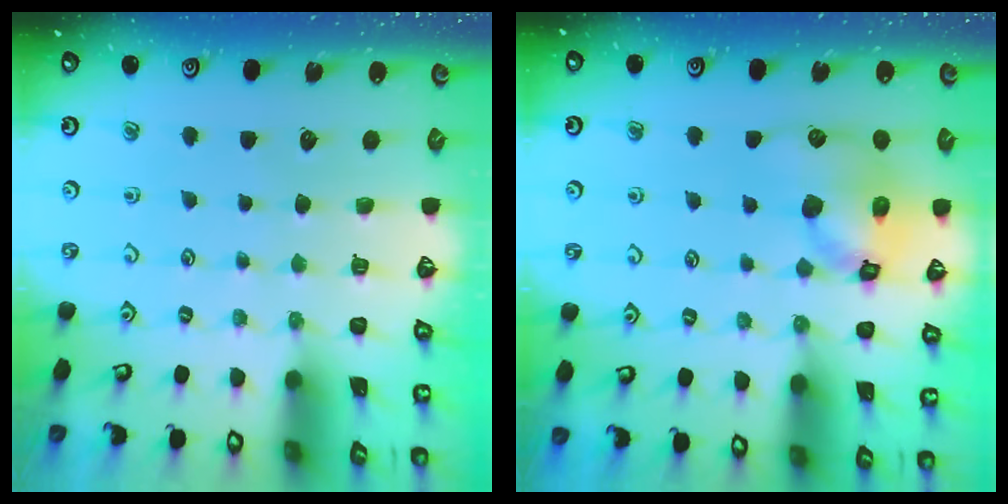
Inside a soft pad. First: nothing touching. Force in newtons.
{"total": 14.6, "press": 14.4, "slide": 2.2}